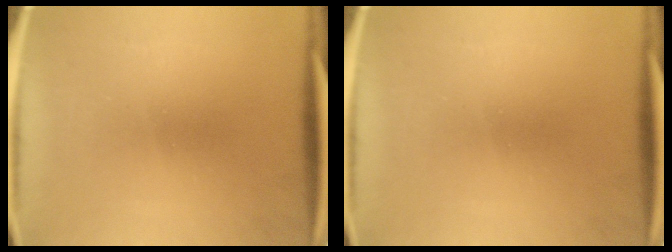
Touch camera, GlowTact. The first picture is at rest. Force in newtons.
{"total": 0.0}